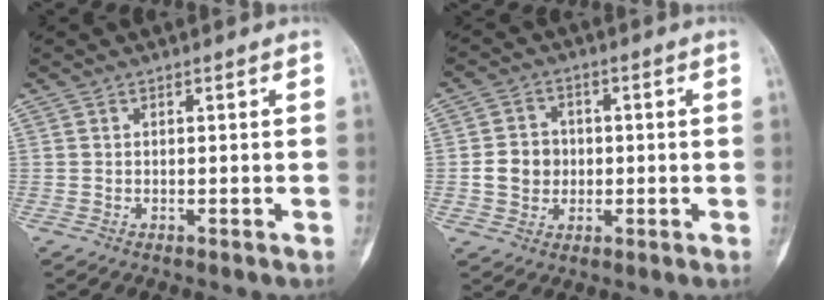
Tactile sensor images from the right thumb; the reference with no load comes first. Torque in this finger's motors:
{"motor_torque": [0.97, 0.99, 0.43, -0.49, 0.02]}